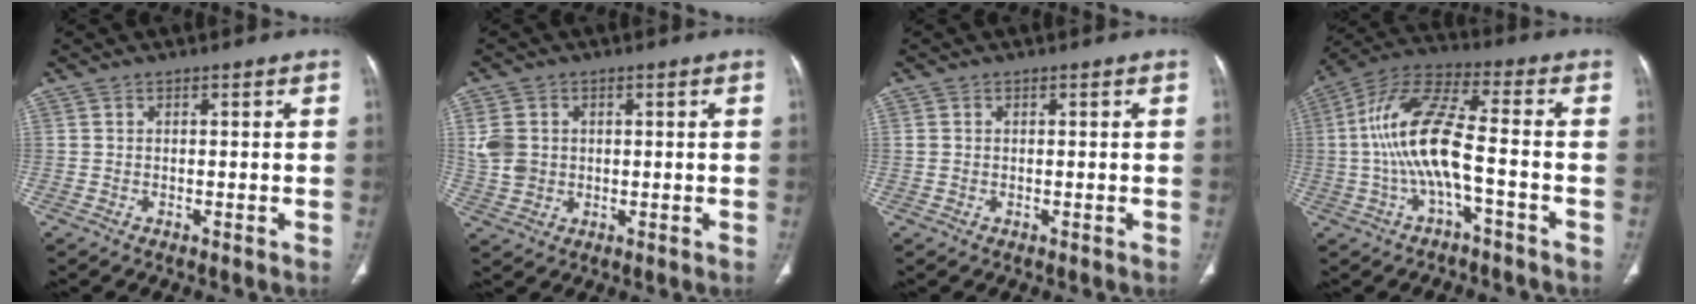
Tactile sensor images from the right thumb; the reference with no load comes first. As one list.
[{"total": 5.8, "force": [0.8, 4.8, 3.0], "torque": [-0.051, 0.001, 0.022]}, {"total": 0.8, "force": [0.1, 0.7, 0.4], "torque": [-0.009, 0.004, 0.005]}, {"total": 13.7, "force": [-2.2, 4.2, 12.9], "torque": [-0.277, 0.046, -0.041]}]